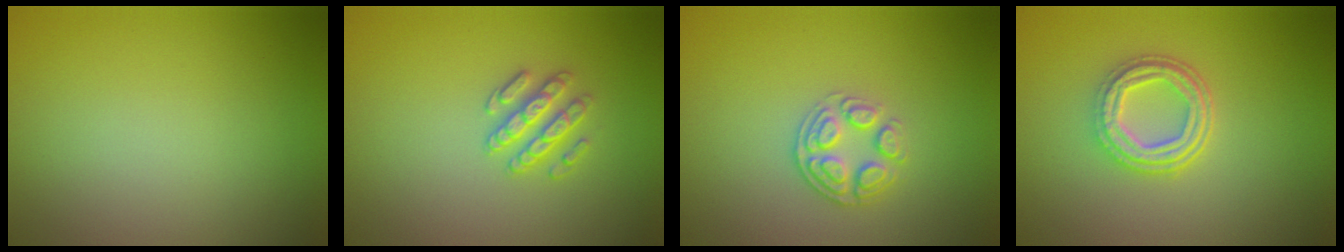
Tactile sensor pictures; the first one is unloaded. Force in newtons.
{"total": 2.5, "press": 2.3, "slide": 0.9}
{"total": 2.6, "press": 2.5, "slide": 0.9}
{"total": 4.1, "press": 3.3, "slide": 2.5}